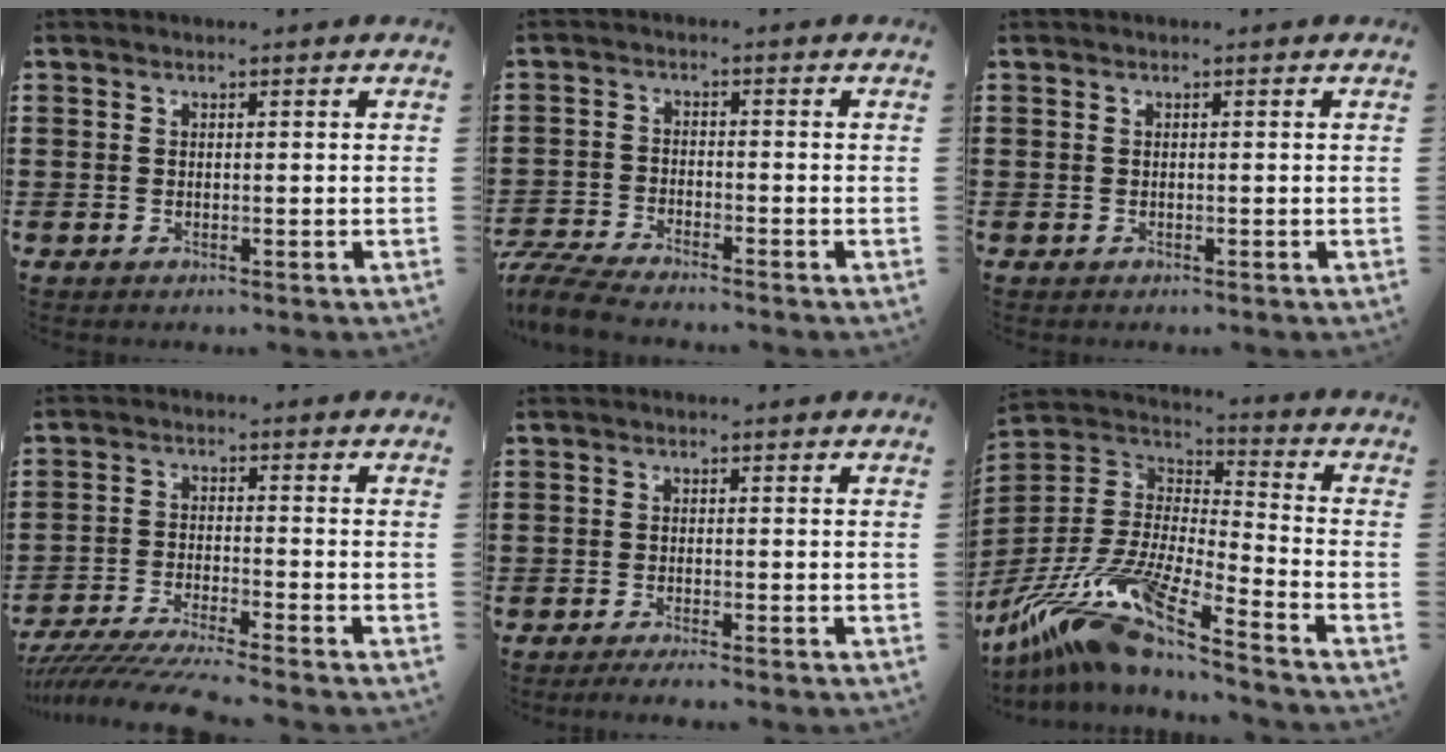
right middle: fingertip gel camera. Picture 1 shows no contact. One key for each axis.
{"total": 5.2, "fx": -5.0, "fy": 0.4, "fz": 1.7, "tx": -0.060, "ty": -0.010, "tz": -0.106}
{"total": 0.0}
{"total": 5.7, "fx": -5.4, "fy": -0.4, "fz": 1.9, "tx": -0.049, "ty": -0.022, "tz": -0.110}
{"total": 1.3, "fx": -1.1, "fy": -0.1, "fz": 0.6, "tx": -0.009, "ty": -0.002, "tz": -0.021}
{"total": 14.3, "fx": -11.4, "fy": 0.8, "fz": 8.6, "tx": -0.197, "ty": -0.003, "tz": -0.230}